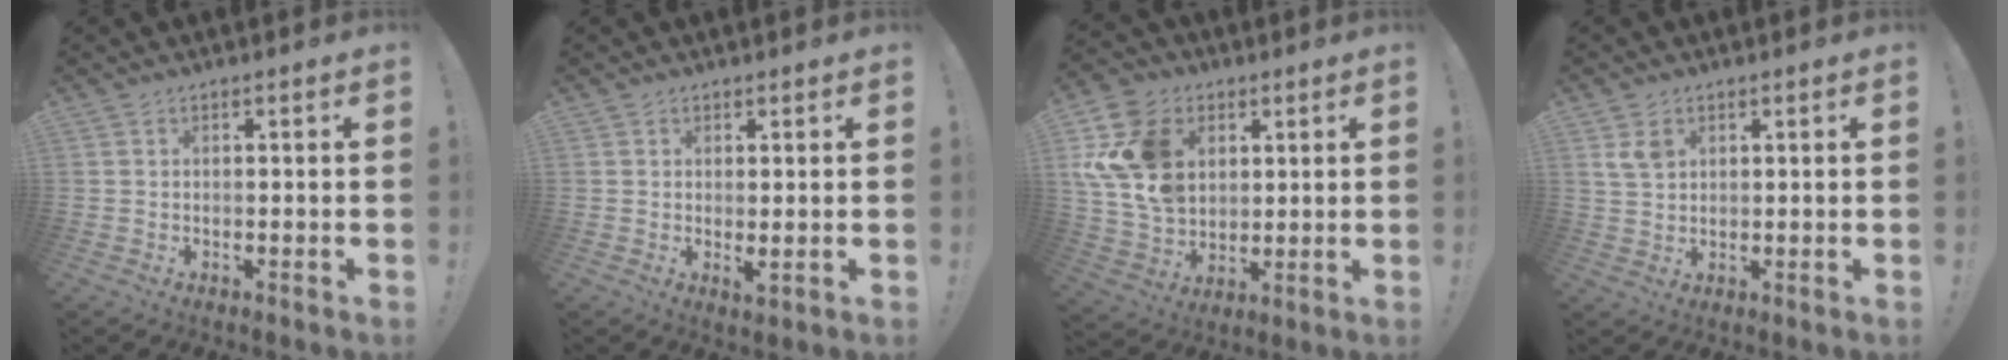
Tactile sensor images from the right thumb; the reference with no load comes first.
{"total": 2.0, "force": [0.8, 0.7, 1.7], "torque": [-0.019, -0.012, 0.016]}
{"total": 18.8, "force": [5.3, 14.3, 10.9], "torque": [-0.220, -0.018, 0.103]}
{"total": 4.4, "force": [2.2, 3.1, 2.3], "torque": [-0.040, 0.000, 0.043]}